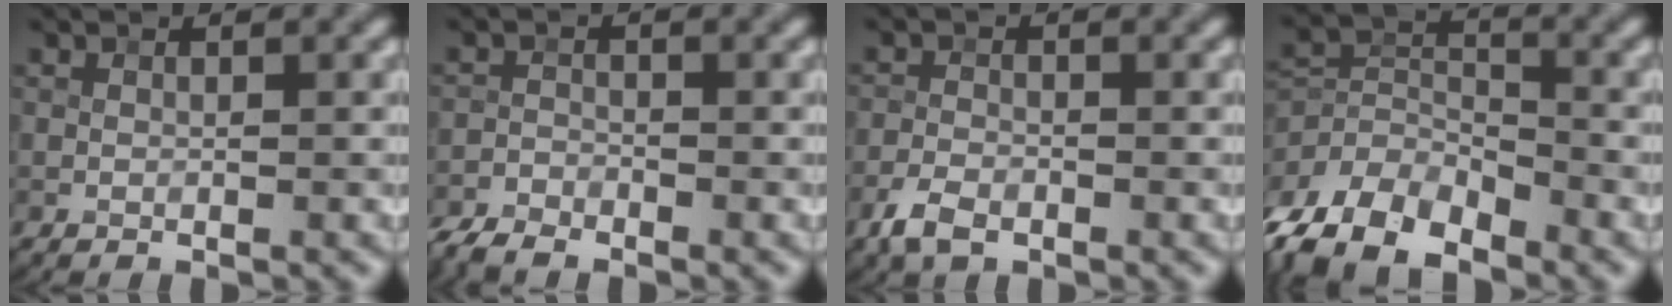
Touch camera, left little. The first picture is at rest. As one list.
[{"total": 2.6, "force": [-2.5, 0.7, 0.6], "torque": [-0.014, -0.005, -0.058]}, {"total": 2.5, "force": [-1.7, 1.3, 1.3], "torque": [-0.024, -0.003, -0.041]}, {"total": 8.7, "force": [-6.2, 4.4, 4.3], "torque": [-0.075, -0.011, -0.117]}]